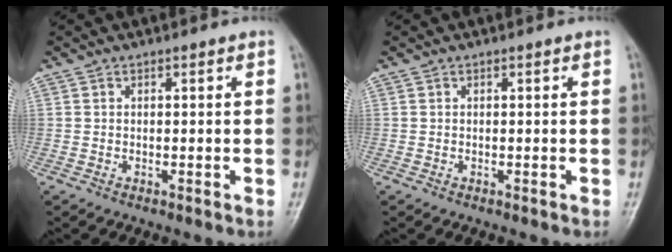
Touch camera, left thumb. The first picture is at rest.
{"total": 0.0}